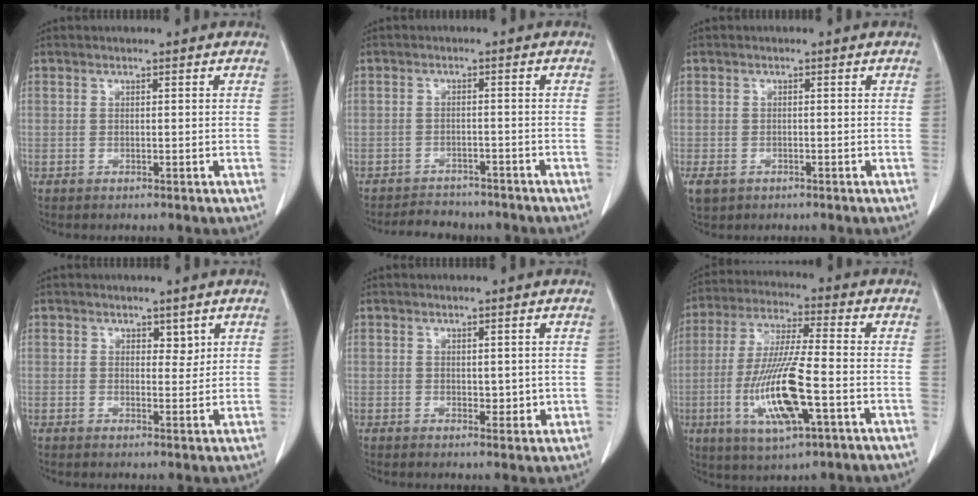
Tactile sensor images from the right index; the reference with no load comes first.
{"total": 6.1, "force": [-5.5, 2.6, 0.9], "torque": [-0.011, -0.002, -0.073]}
{"total": 3.0, "force": [-1.6, 2.3, 1.1], "torque": [-0.022, -0.002, -0.022]}
{"total": 2.1, "force": [1.2, 1.3, 1.0], "torque": [-0.007, -0.006, 0.020]}
{"total": 2.2, "force": [0.3, 1.4, 1.6], "torque": [-0.015, -0.005, 0.010]}
{"total": 14.2, "force": [-4.0, 1.9, 13.4], "torque": [-0.273, -0.016, -0.071]}